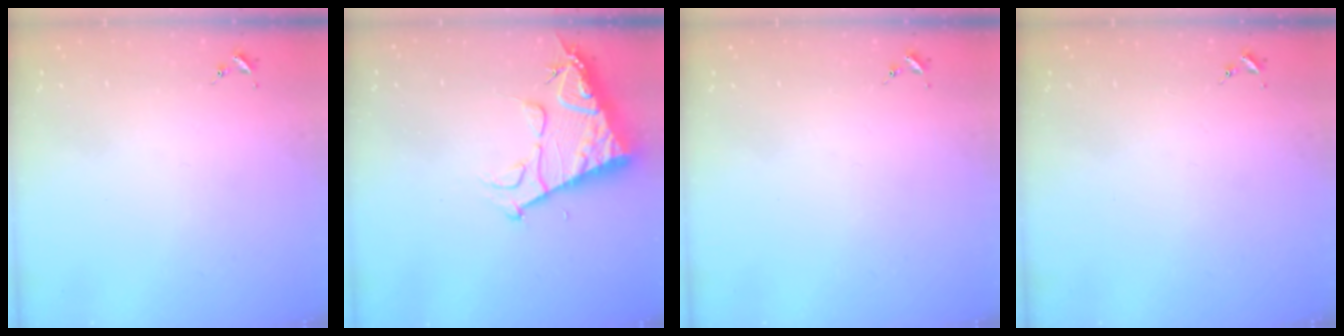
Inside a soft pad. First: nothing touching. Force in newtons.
{"total": 13.0, "press": 12.9, "slide": 1.3}
{"total": 0.0}
{"total": 0.0}